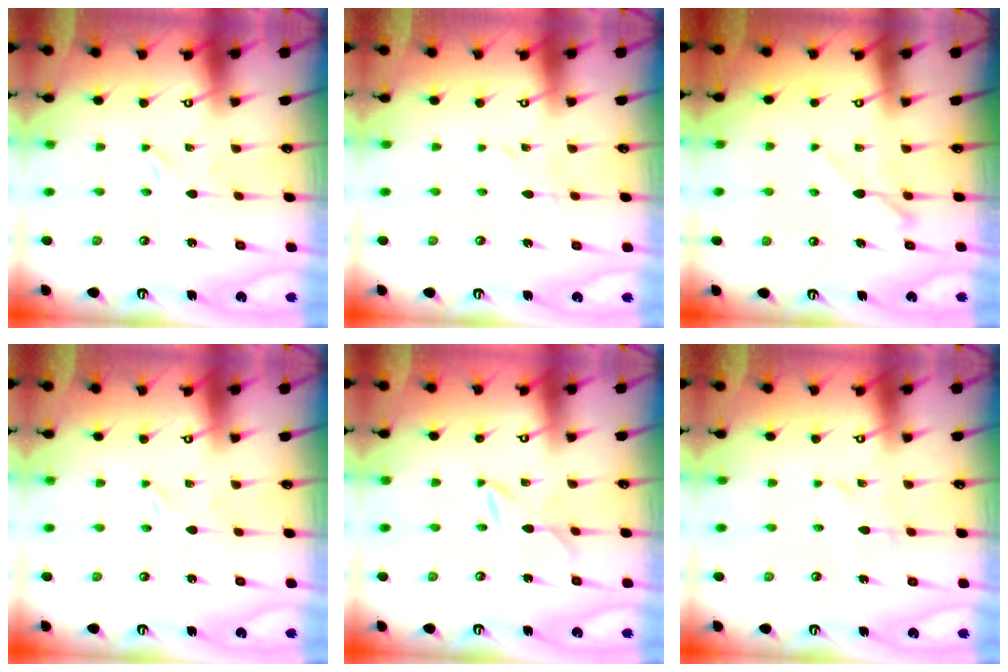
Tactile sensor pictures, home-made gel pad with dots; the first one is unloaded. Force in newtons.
{"total": 2.6, "press": 2.6, "slide": 0.3}
{"total": 5.3, "press": 5.2, "slide": 0.9}
{"total": 0.0}
{"total": 5.0, "press": 5.0, "slide": 0.4}
{"total": 4.0, "press": 4.0, "slide": 0.3}